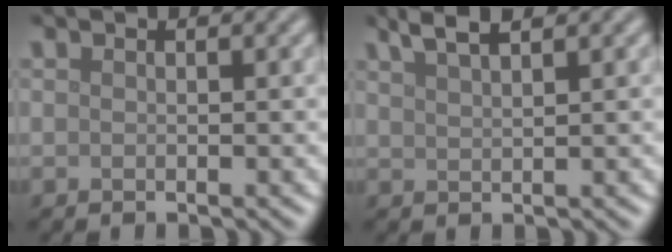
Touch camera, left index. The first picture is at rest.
{"total": 2.7, "force": [2.0, 0.5, 1.7], "torque": [-0.018, 0.009, 0.037]}